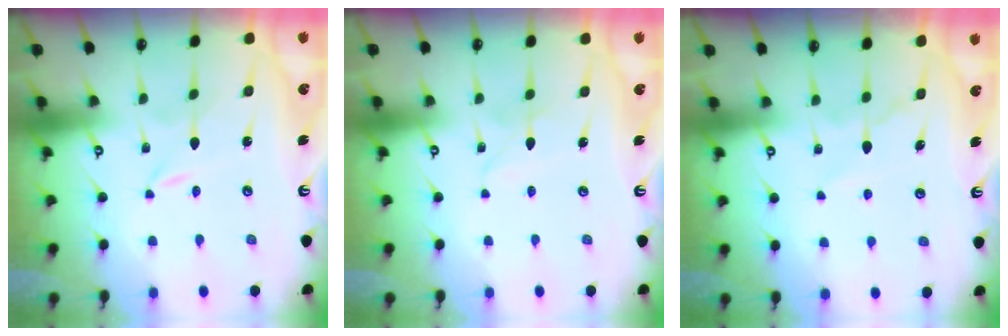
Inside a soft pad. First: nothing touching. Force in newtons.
{"total": 2.7, "press": 2.7, "slide": 0.2}
{"total": 7.1, "press": 7.0, "slide": 0.9}